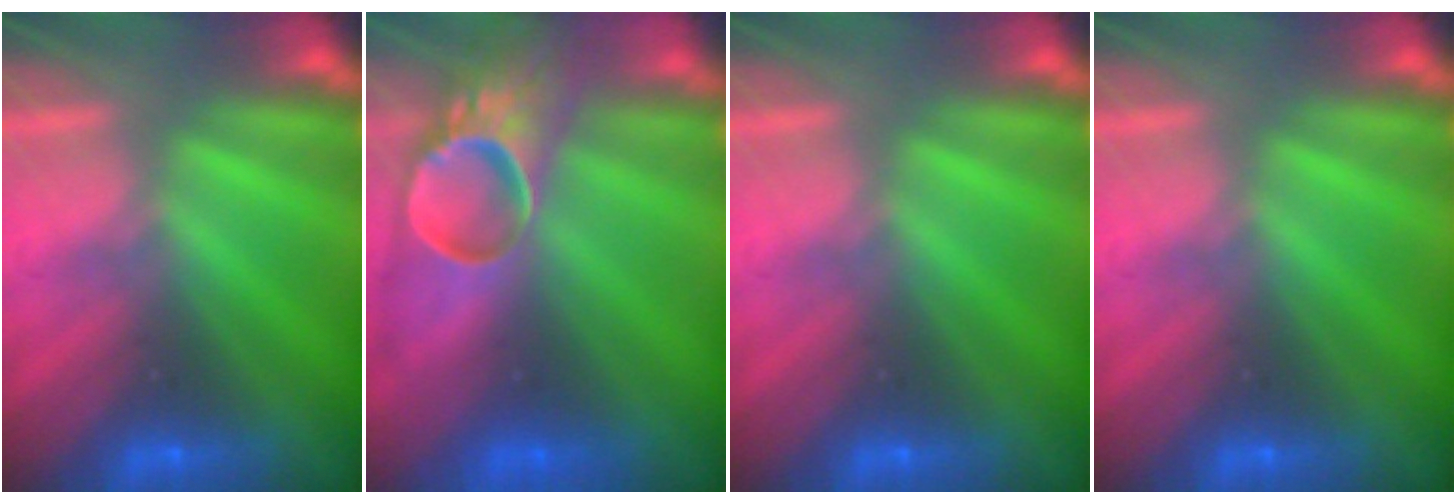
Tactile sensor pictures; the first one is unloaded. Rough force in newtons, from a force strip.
{"total": 5.8}
{"total": 0.0}
{"total": 0.0}